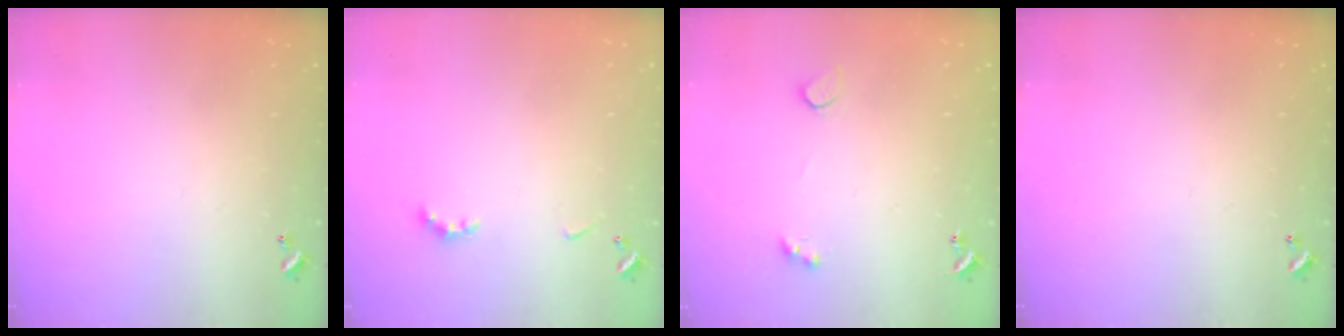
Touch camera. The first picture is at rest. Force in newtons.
{"total": 2.9, "press": 2.8, "slide": 0.6}
{"total": 2.1, "press": 1.9, "slide": 1.0}
{"total": 0.0}